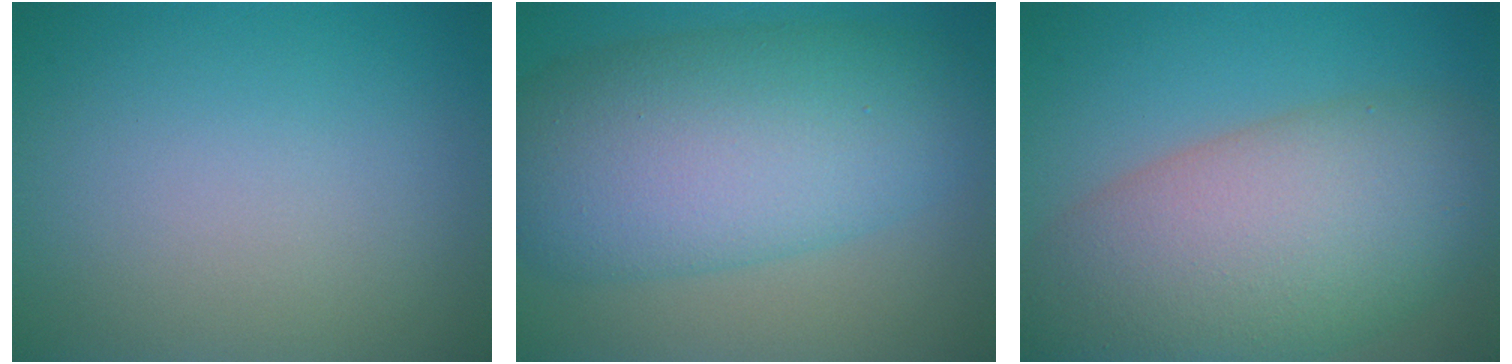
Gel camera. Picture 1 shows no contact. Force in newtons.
{"total": 10.8, "press": 10.8, "slide": 0.4}
{"total": 11.9, "press": 11.9, "slide": 0.7}